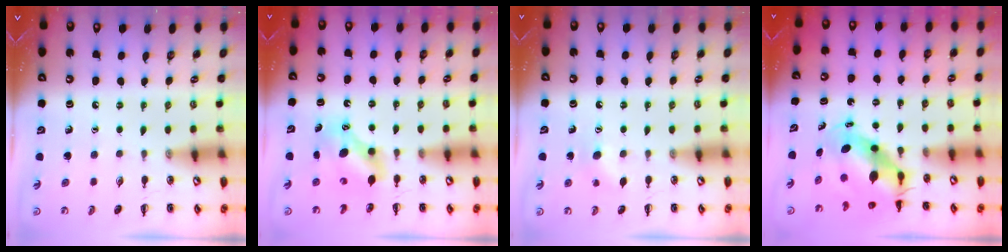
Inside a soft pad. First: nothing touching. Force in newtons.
{"total": 7.4, "press": 7.4, "slide": 0.9}
{"total": 5.6, "press": 5.4, "slide": 1.4}
{"total": 6.9, "press": 6.6, "slide": 1.9}